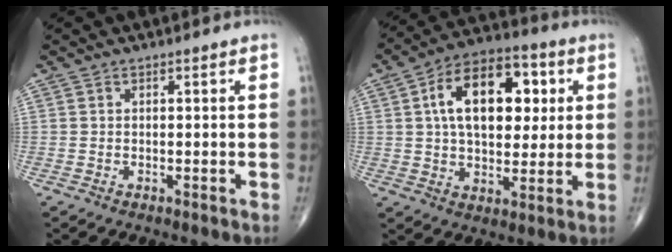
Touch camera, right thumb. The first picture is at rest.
{"total": 18.1, "force": [4.2, 10.6, 14.1], "torque": [-0.189, 0.011, 0.063]}